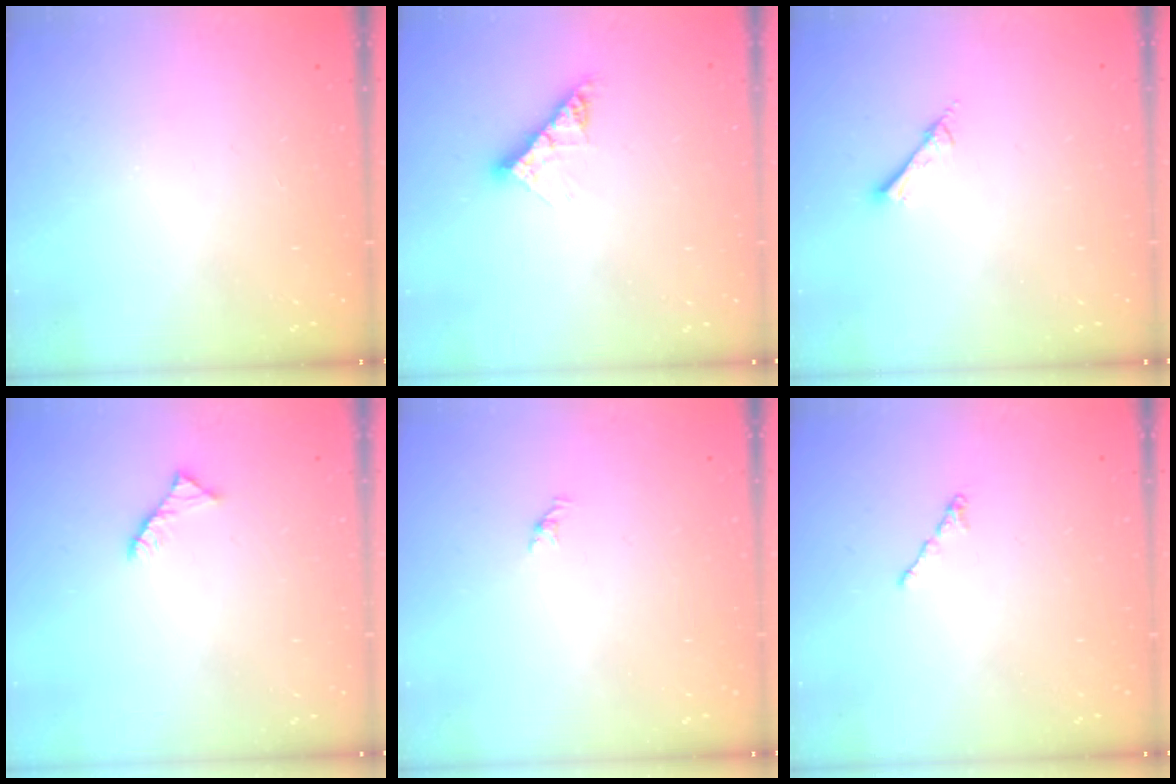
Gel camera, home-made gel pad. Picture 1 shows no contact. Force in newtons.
{"total": 8.6, "press": 8.5, "slide": 0.9}
{"total": 2.0, "press": 2.0, "slide": 0.2}
{"total": 3.0, "press": 3.0, "slide": 0.5}
{"total": 0.5, "press": 0.3, "slide": 0.4}
{"total": 0.5, "press": 0.4, "slide": 0.3}